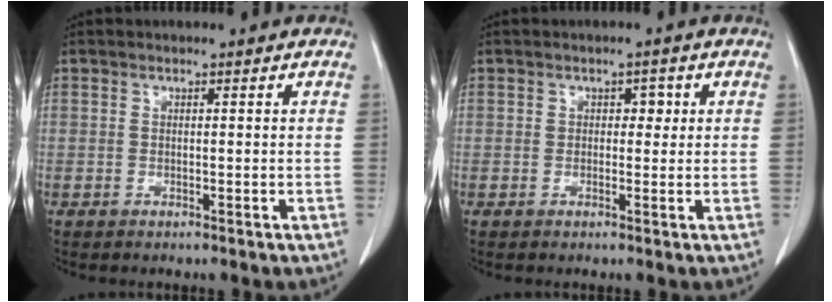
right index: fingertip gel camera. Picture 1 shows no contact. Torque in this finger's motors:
{"motor_torque": [0.03, 0.05, 0.01, 0.00]}